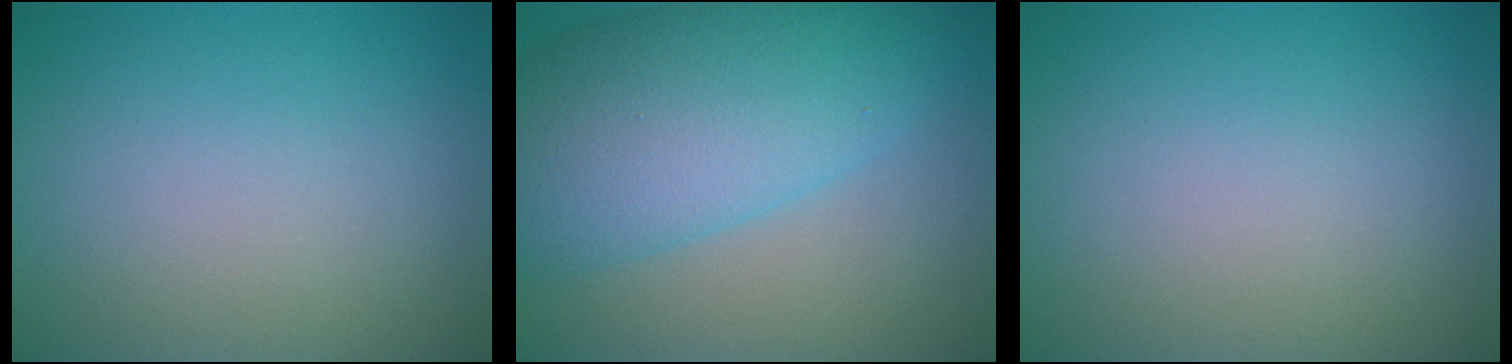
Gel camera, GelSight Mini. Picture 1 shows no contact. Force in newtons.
{"total": 9.9, "press": 9.9, "slide": 0.2}
{"total": 0.0}